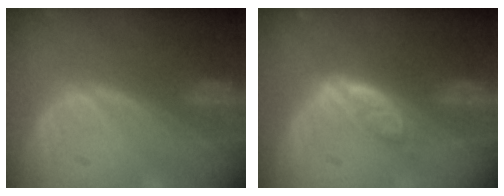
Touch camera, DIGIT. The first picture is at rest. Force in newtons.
{"total": 4.9, "press": 4.2, "slide": 2.4}